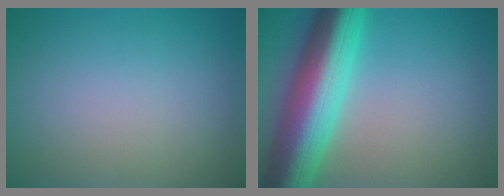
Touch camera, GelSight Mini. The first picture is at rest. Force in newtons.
{"total": 11.7, "press": 11.7, "slide": 0.2}